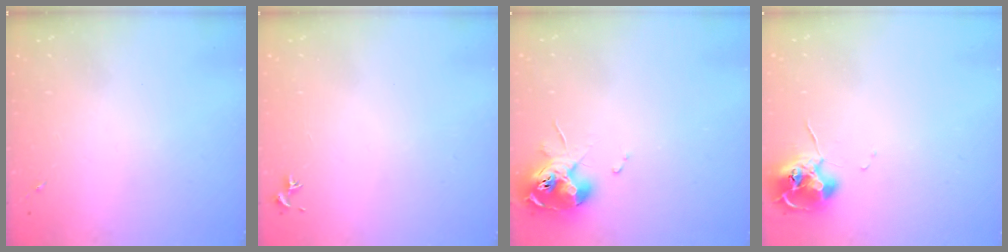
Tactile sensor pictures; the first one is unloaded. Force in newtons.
{"total": 0.7, "press": 0.6, "slide": 0.5}
{"total": 10.7, "press": 10.6, "slide": 0.9}
{"total": 9.8, "press": 9.8, "slide": 0.5}